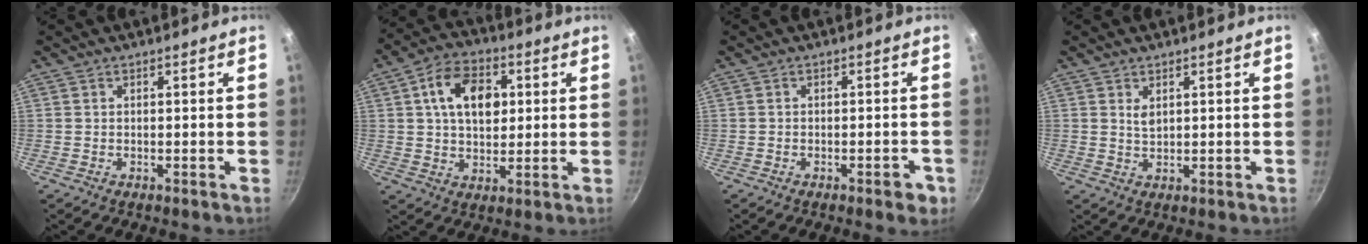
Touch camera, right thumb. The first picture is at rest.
{"total": 12.4, "force": [2.9, 8.3, 8.8], "torque": [-0.122, 0.005, 0.039]}
{"total": 3.4, "force": [-1.7, 1.3, 2.7], "torque": [-0.025, 0.012, -0.019]}
{"total": 2.1, "force": [1.0, 1.2, 1.5], "torque": [-0.024, -0.007, 0.020]}